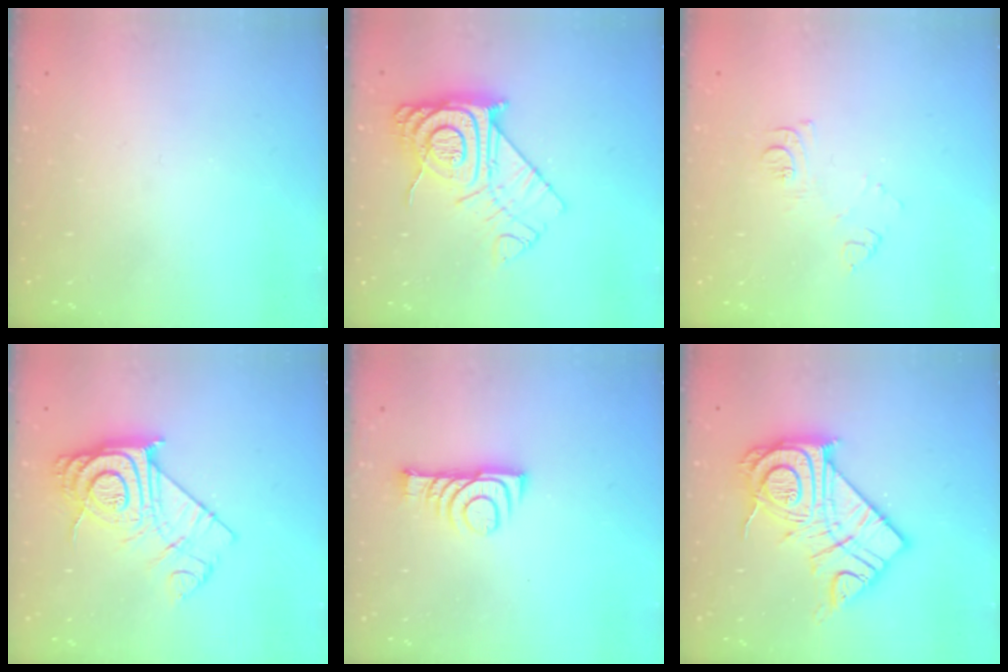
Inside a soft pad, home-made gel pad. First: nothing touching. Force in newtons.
{"total": 13.5, "press": 13.5, "slide": 1.1}
{"total": 7.2, "press": 7.2, "slide": 0.7}
{"total": 14.6, "press": 14.5, "slide": 0.9}
{"total": 9.4, "press": 9.4, "slide": 0.9}
{"total": 20.7, "press": 20.7, "slide": 1.7}